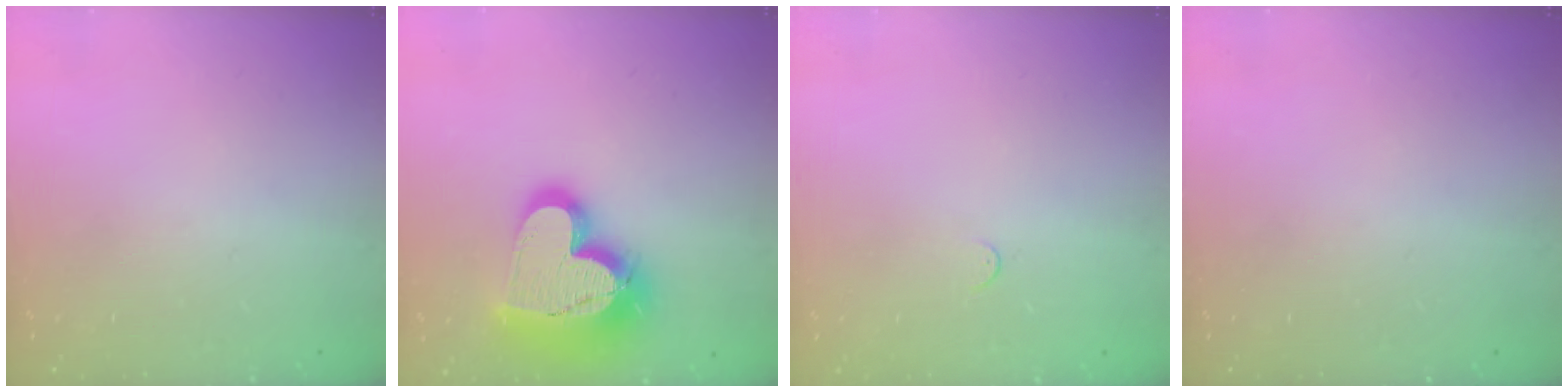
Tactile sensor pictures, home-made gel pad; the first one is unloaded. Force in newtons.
{"total": 23.1, "press": 23.0, "slide": 1.8}
{"total": 2.7, "press": 2.7, "slide": 0.4}
{"total": 0.0}